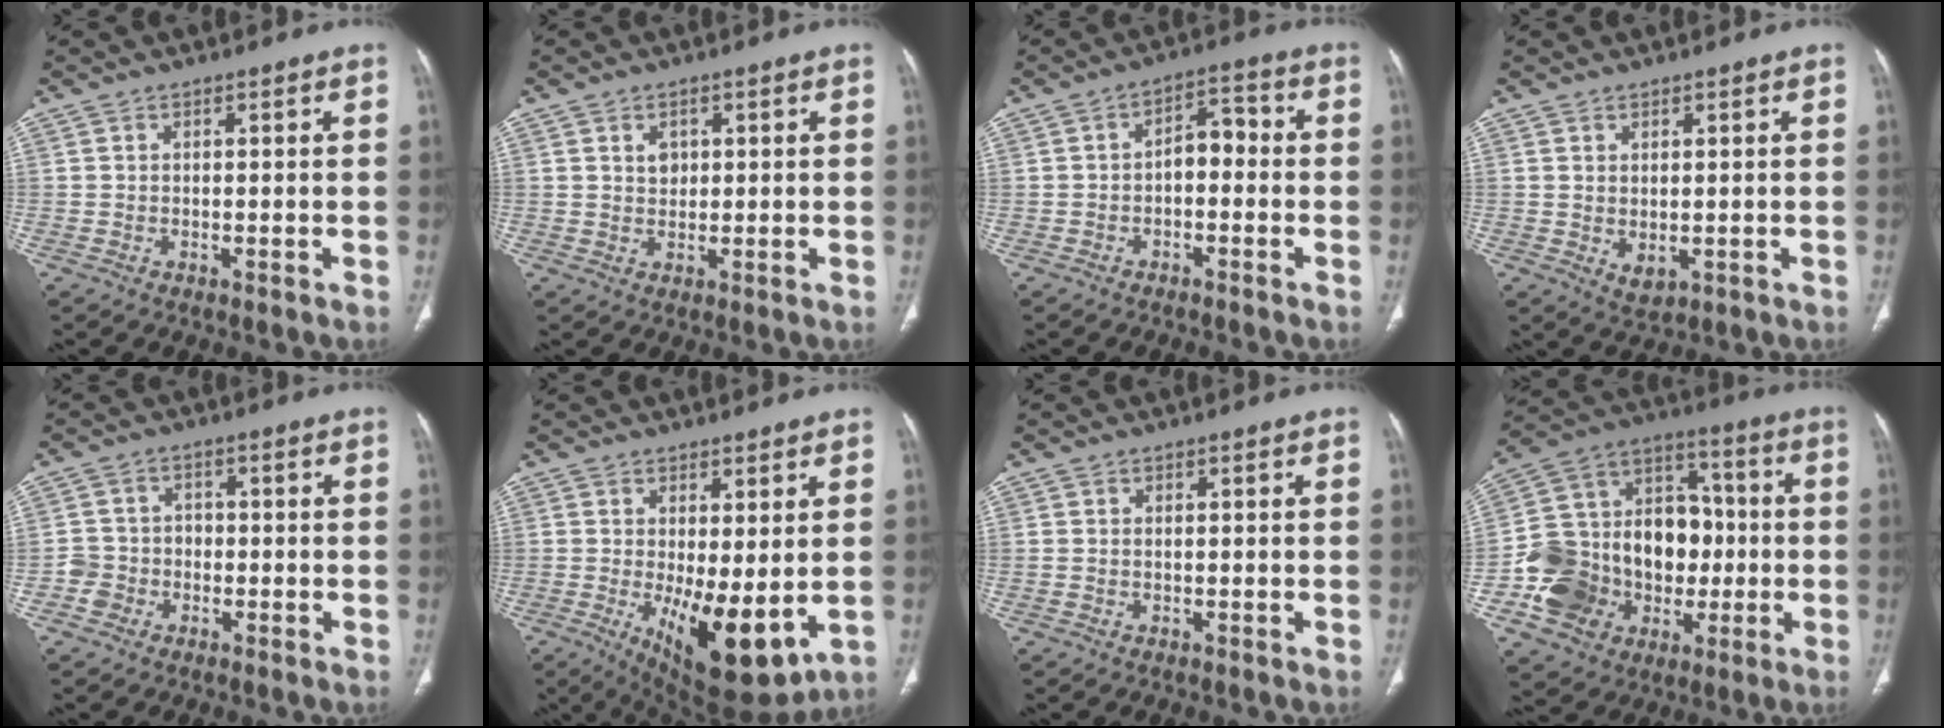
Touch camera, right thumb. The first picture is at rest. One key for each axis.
{"total": 2.6, "fx": 0.9, "fy": 2.0, "fz": 1.4, "tx": -0.012, "ty": -0.004, "tz": 0.016}
{"total": 5.3, "fx": -1.1, "fy": 3.2, "fz": 4.1, "tx": -0.048, "ty": 0.032, "tz": -0.027}
{"total": 2.7, "fx": -0.1, "fy": 1.7, "fz": 2.1, "tx": -0.029, "ty": -0.008, "tz": 0.010}
{"total": 4.0, "fx": -1.8, "fy": 3.6, "fz": 0.5, "tx": 0.014, "ty": 0.020, "tz": -0.041}
{"total": 12.7, "fx": -1.9, "fy": 4.9, "fz": 11.5, "tx": -0.170, "ty": -0.032, "tz": -0.010}
{"total": 0.6, "fx": -0.1, "fy": 0.4, "fz": 0.4, "tx": -0.014, "ty": 0.005, "tz": 0.002}
{"total": 23.9, "fx": -4.2, "fy": 18.8, "fz": 14.1, "tx": -0.216, "ty": 0.063, "tz": -0.053}